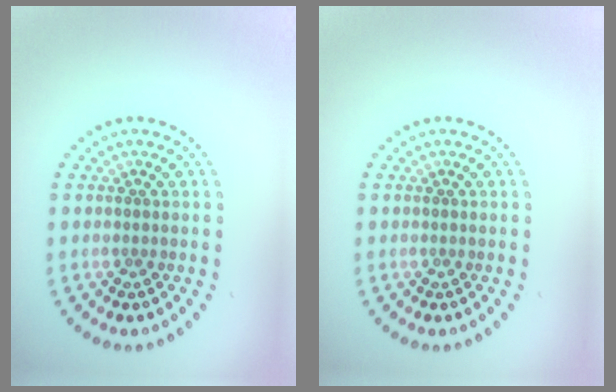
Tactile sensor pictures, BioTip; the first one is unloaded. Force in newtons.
{"total": 0.0}